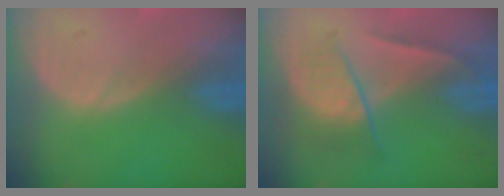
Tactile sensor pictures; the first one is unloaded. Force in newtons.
{"total": 6.7, "press": 5.8, "slide": 3.5}